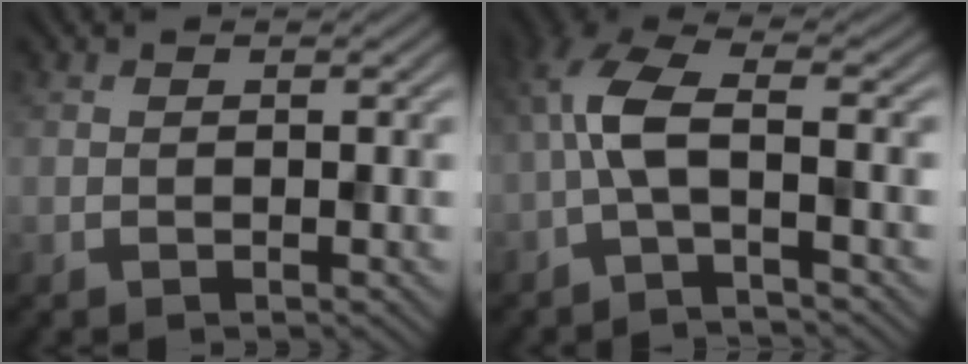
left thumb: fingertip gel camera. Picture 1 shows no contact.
{"total": 5.4, "force": [-1.7, 1.6, 4.9], "torque": [-0.111, 0.012, -0.047]}